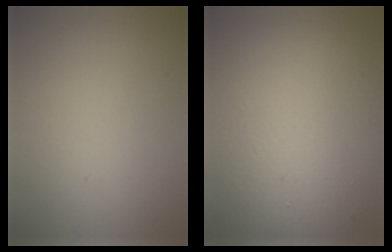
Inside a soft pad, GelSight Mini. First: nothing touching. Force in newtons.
{"total": 15.4, "press": 15.4, "slide": 0.5}